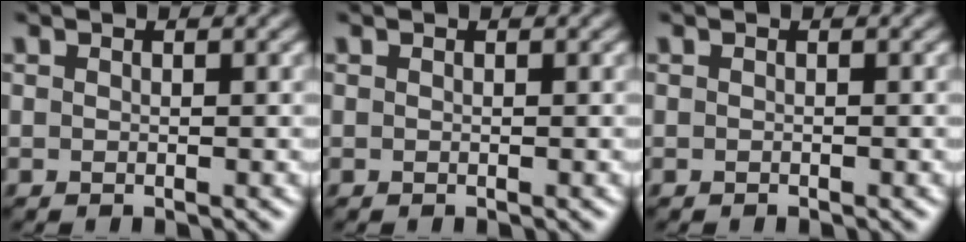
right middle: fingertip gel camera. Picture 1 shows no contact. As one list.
[{"total": 0.0}, {"total": 0.0}]